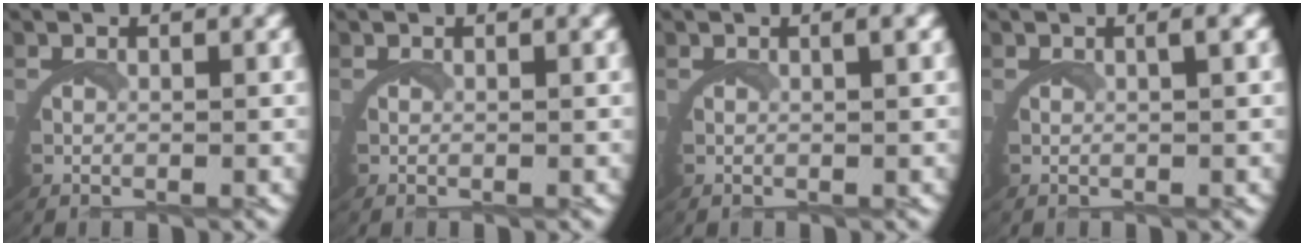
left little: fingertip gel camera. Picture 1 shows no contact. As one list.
[{"total": 0.0}, {"total": 0.9, "force": [0.3, -0.2, 0.8], "torque": [-0.018, 0.006, 0.006]}, {"total": 1.0, "force": [0.3, -0.3, 0.9], "torque": [-0.019, 0.006, 0.006]}]